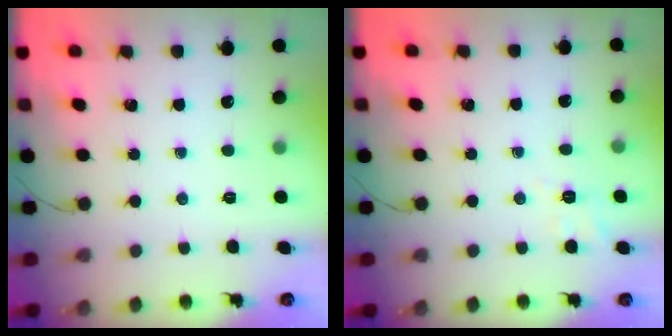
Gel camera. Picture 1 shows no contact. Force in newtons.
{"total": 5.3, "press": 4.8, "slide": 2.2}